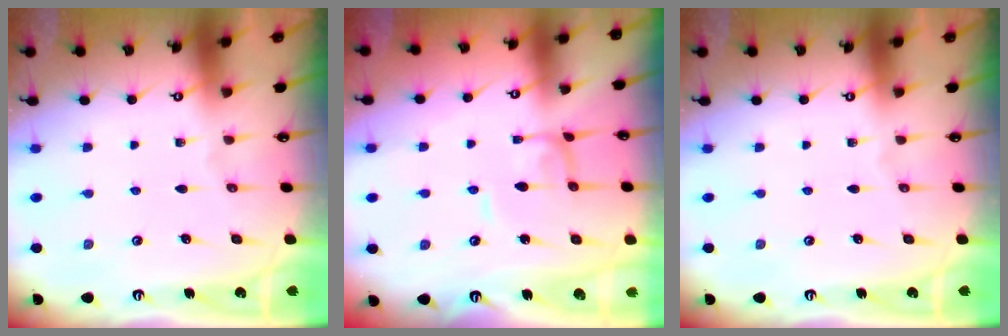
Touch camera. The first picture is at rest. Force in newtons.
{"total": 2.1, "press": 2.1, "slide": 0.1}
{"total": 0.0}